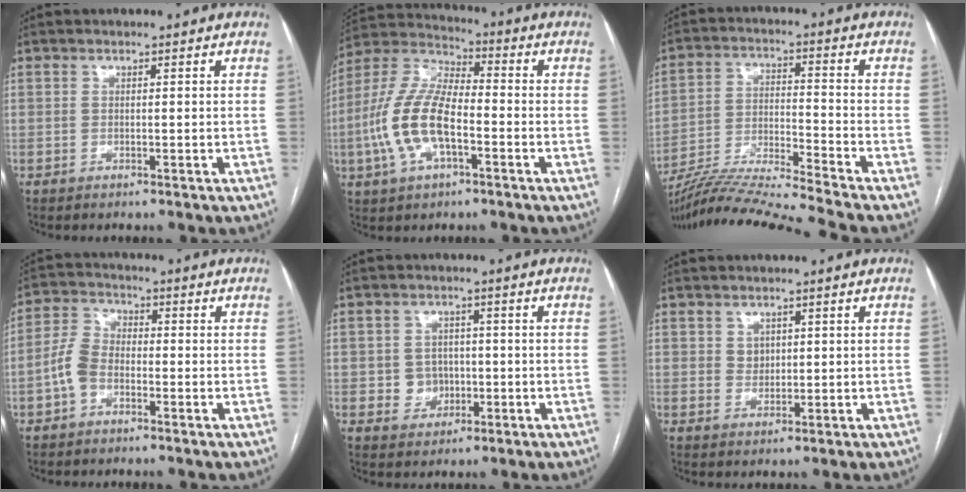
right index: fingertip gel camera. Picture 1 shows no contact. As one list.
[{"total": 13.5, "force": [-3.4, 5.5, 11.9], "torque": [-0.269, 0.011, -0.067]}, {"total": 15.7, "force": [-14.2, -3.3, 5.7], "torque": [-0.094, -0.005, -0.249]}, {"total": 5.3, "force": [-2.0, 3.3, 3.5], "torque": [-0.086, 0.016, -0.045]}, {"total": 4.1, "force": [-0.5, 3.9, 1.3], "torque": [-0.014, 0.010, 0.000]}, {"total": 2.0, "force": [0.8, 1.7, 0.8], "torque": [-0.012, -0.002, 0.016]}]